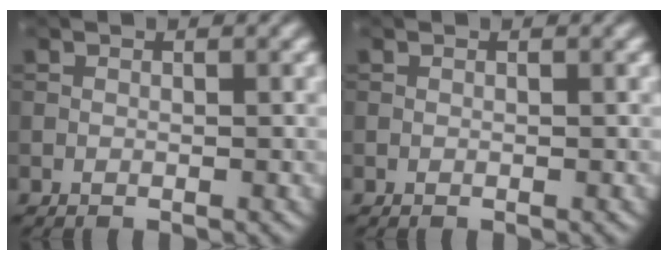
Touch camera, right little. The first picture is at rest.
{"total": 0.0}